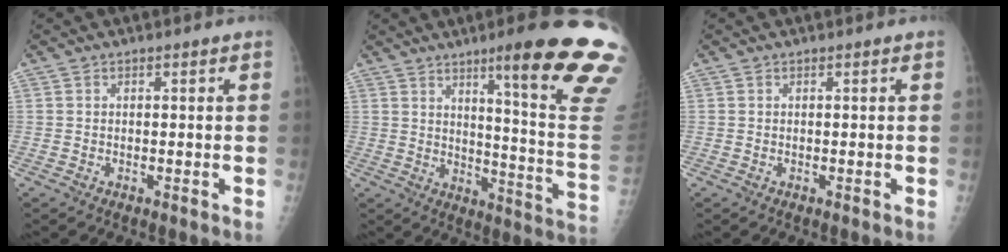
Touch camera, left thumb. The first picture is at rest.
{"total": 22.5, "force": [13.4, 1.8, 17.9], "torque": [-0.200, -0.069, 0.181]}
{"total": 0.0}